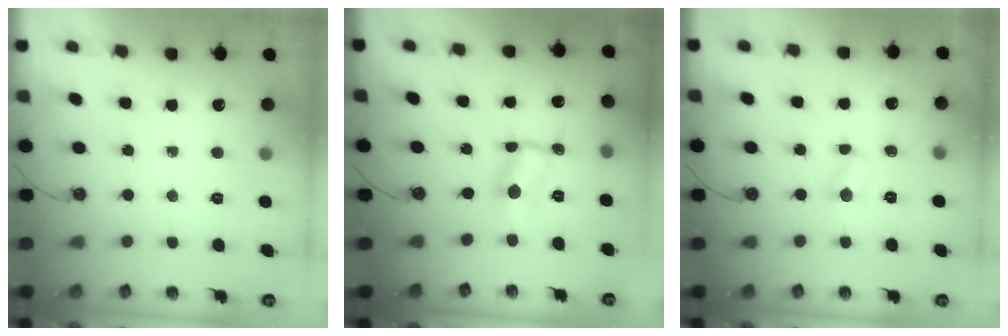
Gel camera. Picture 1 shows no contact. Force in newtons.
{"total": 1.0, "press": 0.8, "slide": 0.5}
{"total": 2.5, "press": 2.5, "slide": 0.3}